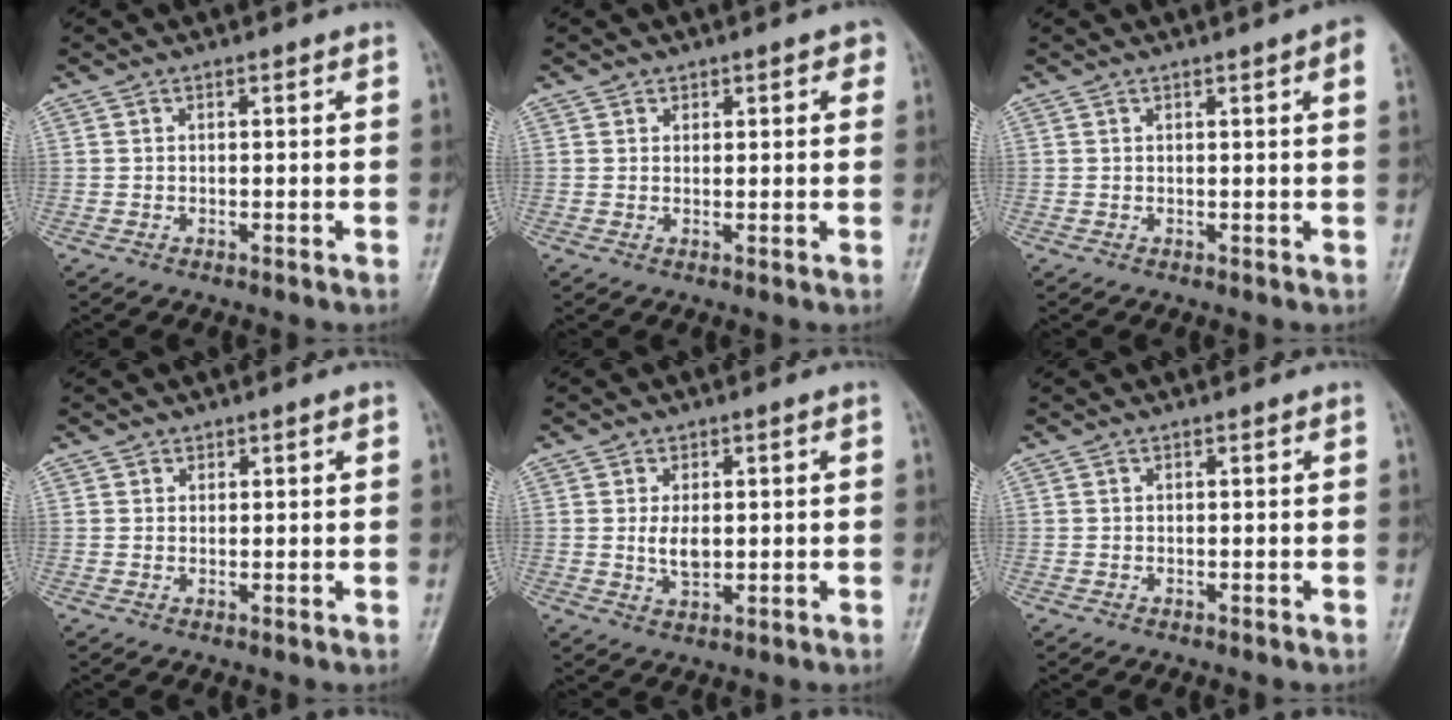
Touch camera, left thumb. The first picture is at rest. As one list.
[{"total": 2.8, "force": [1.5, 1.9, 1.3], "torque": [0.012, -0.005, 0.017]}, {"total": 3.3, "force": [1.4, 0.2, 3.0], "torque": [-0.034, 0.001, 0.013]}, {"total": 1.2, "force": [0.7, 0.9, 0.5], "torque": [0.006, -0.003, 0.008]}, {"total": 4.1, "force": [0.3, 2.6, 3.2], "torque": [-0.048, 0.000, 0.010]}, {"total": 0.0}]